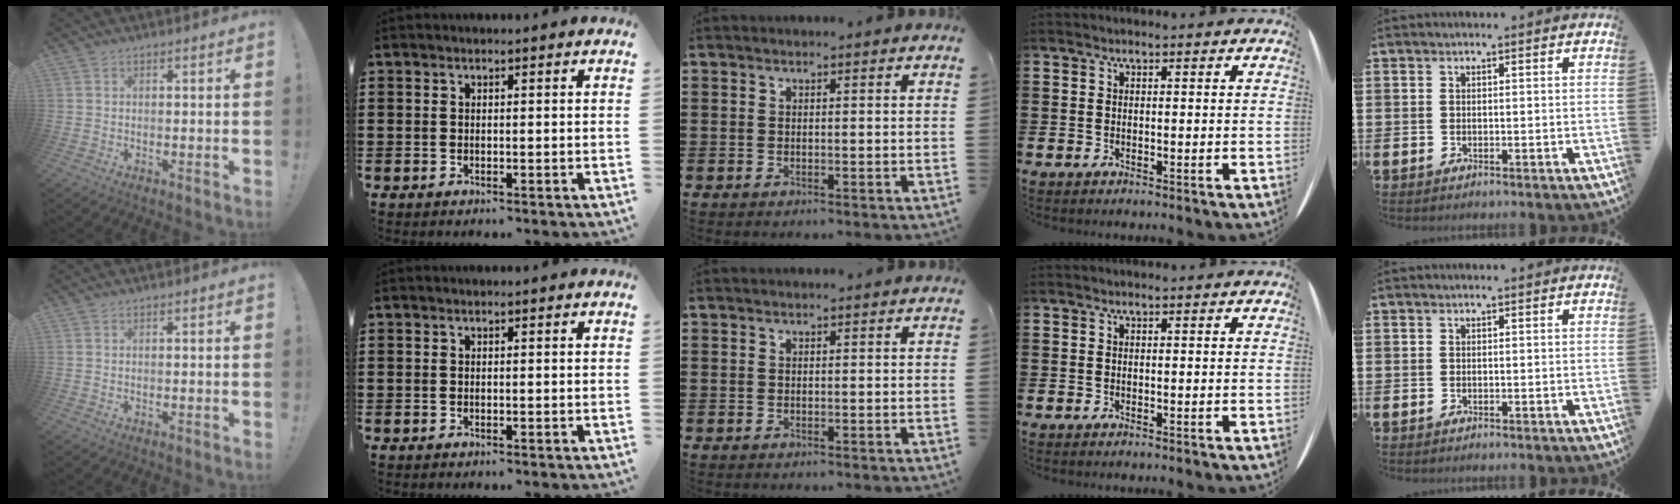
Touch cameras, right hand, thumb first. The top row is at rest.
{}